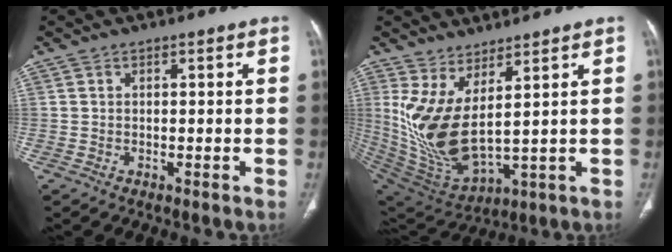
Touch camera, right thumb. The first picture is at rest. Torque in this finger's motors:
{"motor_torque": [-0.83, 2.28, 1.69, 0.58, 0.53]}